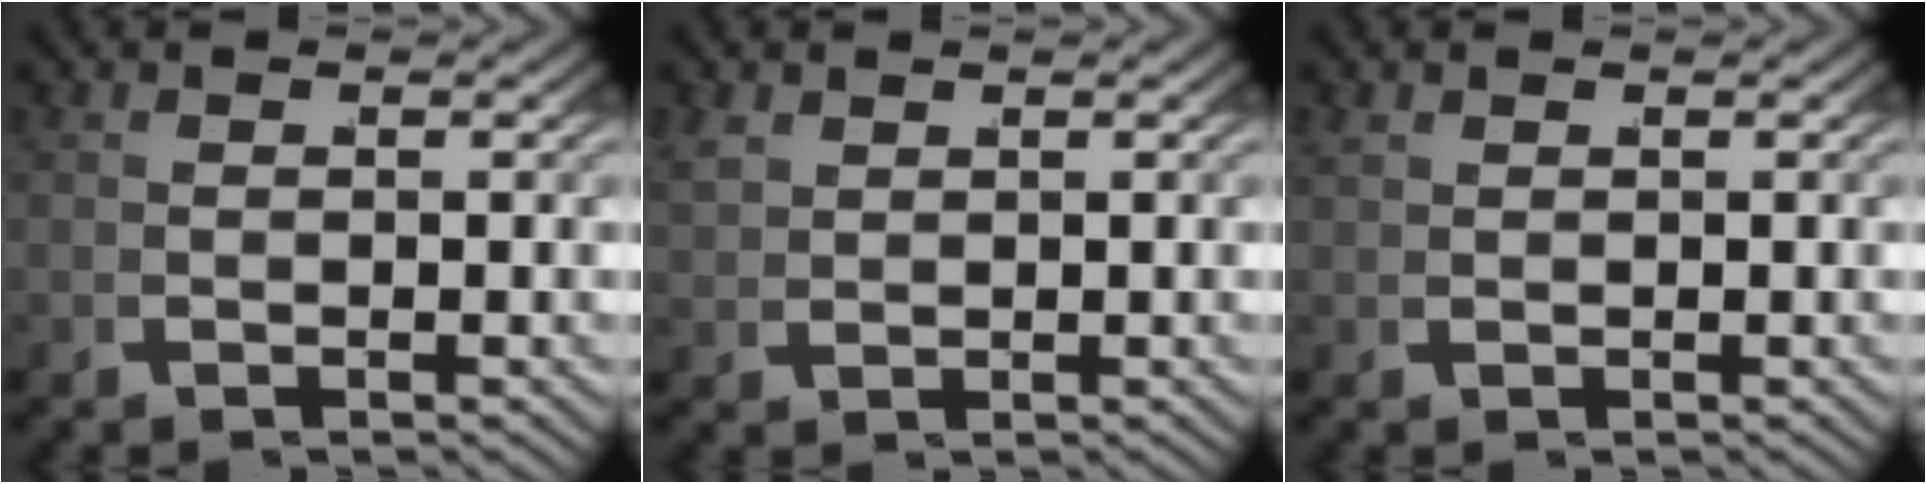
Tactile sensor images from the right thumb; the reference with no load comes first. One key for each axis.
{"total": 1.3, "fx": 1.1, "fy": 0.4, "fz": 0.5, "tx": -0.010, "ty": 0.006, "tz": 0.030}
{"total": 0.7, "fx": 0.7, "fy": -0.2, "fz": 0.1, "tx": 0.000, "ty": 0.006, "tz": 0.018}